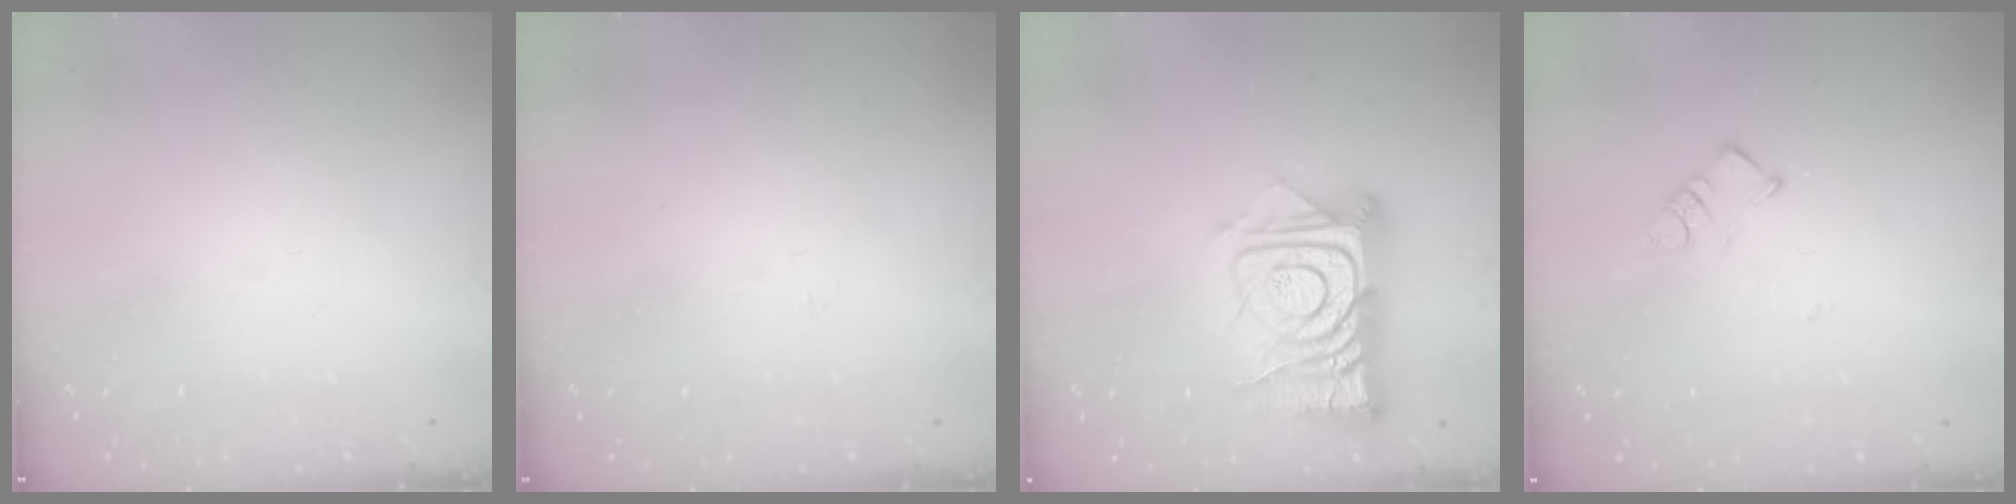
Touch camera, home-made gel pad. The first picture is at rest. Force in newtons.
{"total": 2.2, "press": 2.2, "slide": 0.3}
{"total": 15.5, "press": 15.4, "slide": 1.2}
{"total": 3.7, "press": 3.7, "slide": 0.2}